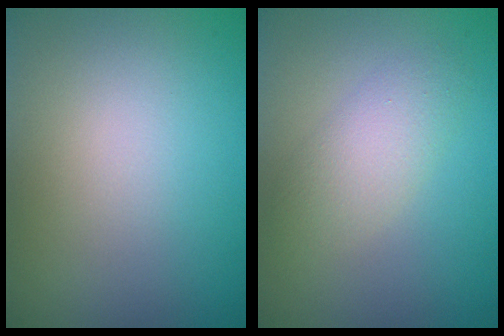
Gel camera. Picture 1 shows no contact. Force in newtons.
{"total": 2.8, "press": 2.8, "slide": 0.2}